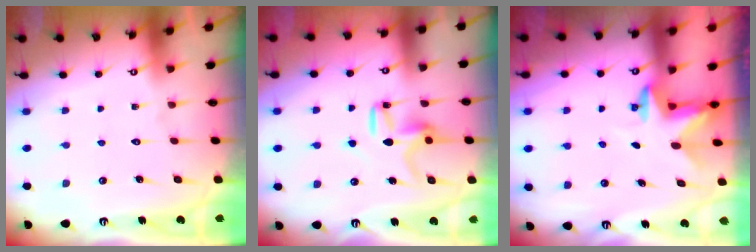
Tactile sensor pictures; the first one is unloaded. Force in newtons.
{"total": 9.9, "press": 9.9, "slide": 0.6}
{"total": 2.6, "press": 2.5, "slide": 0.4}